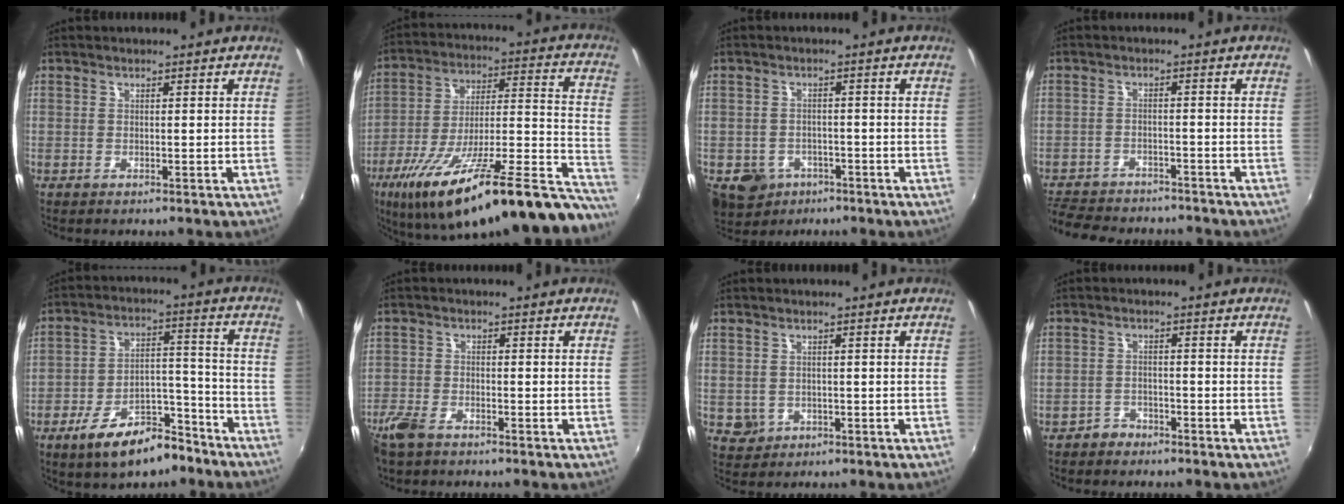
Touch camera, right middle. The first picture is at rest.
{"total": 34.8, "force": [-25.1, 7.7, 22.9], "torque": [-0.331, -0.031, -0.369]}
{"total": 8.3, "force": [-4.5, 6.3, 2.9], "torque": [-0.077, -0.003, -0.063]}
{"total": 13.5, "force": [-11.7, 4.8, 4.8], "torque": [-0.124, -0.008, -0.177]}
{"total": 14.2, "force": [-10.0, 6.2, 8.0], "torque": [-0.147, 0.021, -0.148]}
{"total": 5.7, "force": [-4.4, 2.3, 2.7], "torque": [-0.076, -0.012, -0.091]}
{"total": 2.8, "force": [-0.5, 2.7, 0.7], "torque": [-0.015, -0.002, 0.000]}
{"total": 2.7, "force": [-2.3, 1.5, 0.1], "torque": [-0.006, 0.009, -0.042]}